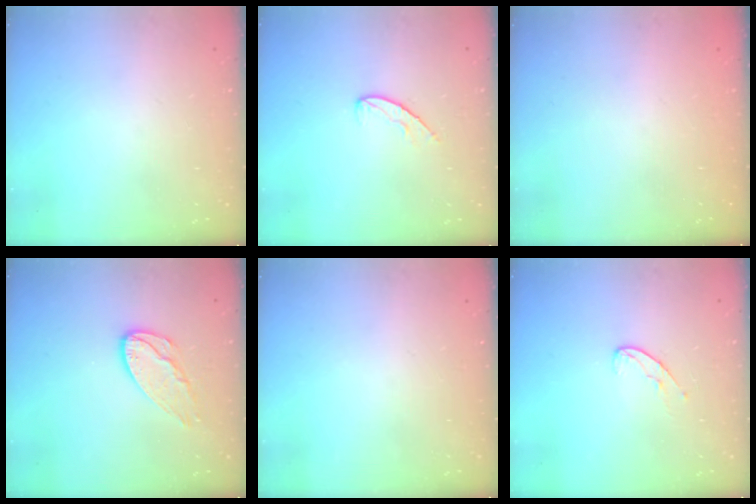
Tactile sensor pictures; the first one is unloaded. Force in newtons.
{"total": 6.6, "press": 6.6, "slide": 0.6}
{"total": 0.0}
{"total": 9.5, "press": 9.5, "slide": 0.4}
{"total": 0.0}
{"total": 6.4, "press": 6.4, "slide": 0.6}